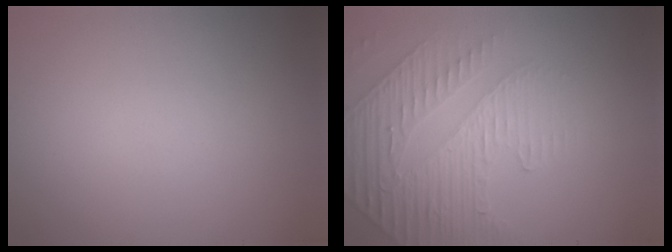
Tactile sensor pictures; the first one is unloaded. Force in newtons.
{"total": 4.8, "press": 3.3, "slide": 3.5}